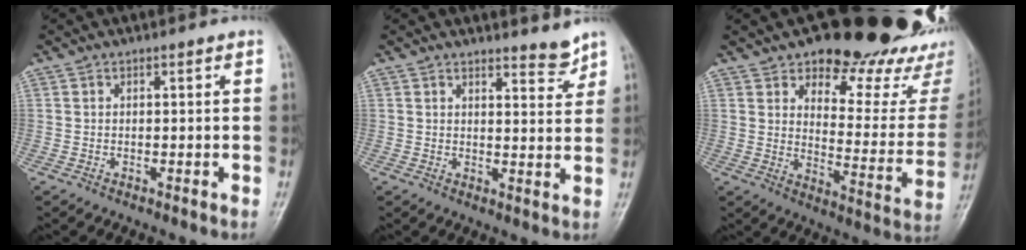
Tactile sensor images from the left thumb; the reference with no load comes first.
{"total": 3.6, "force": [3.3, 0.7, 1.3], "torque": [-0.006, -0.033, 0.045]}
{"total": 26.5, "force": [20.0, 10.3, 13.9], "torque": [-0.130, -0.115, 0.251]}